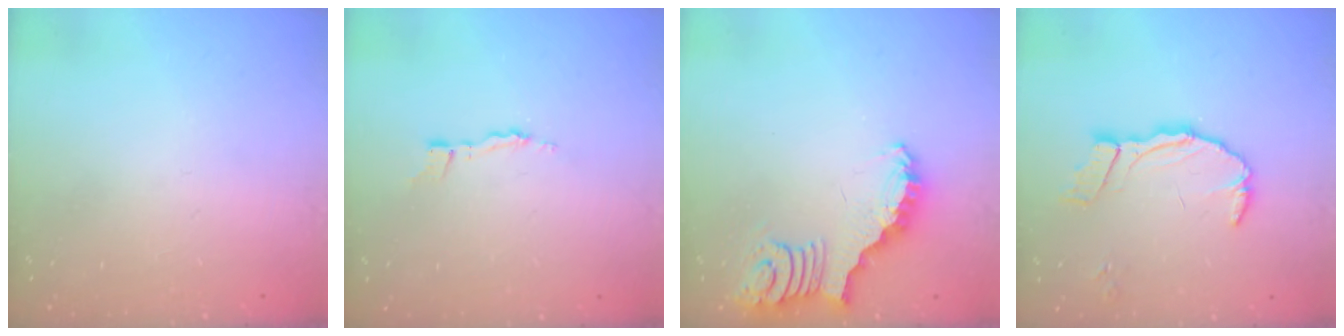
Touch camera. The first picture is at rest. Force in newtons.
{"total": 3.6, "press": 3.6, "slide": 0.2}
{"total": 2.4, "press": 2.4, "slide": 0.5}
{"total": 8.9, "press": 8.9, "slide": 0.6}